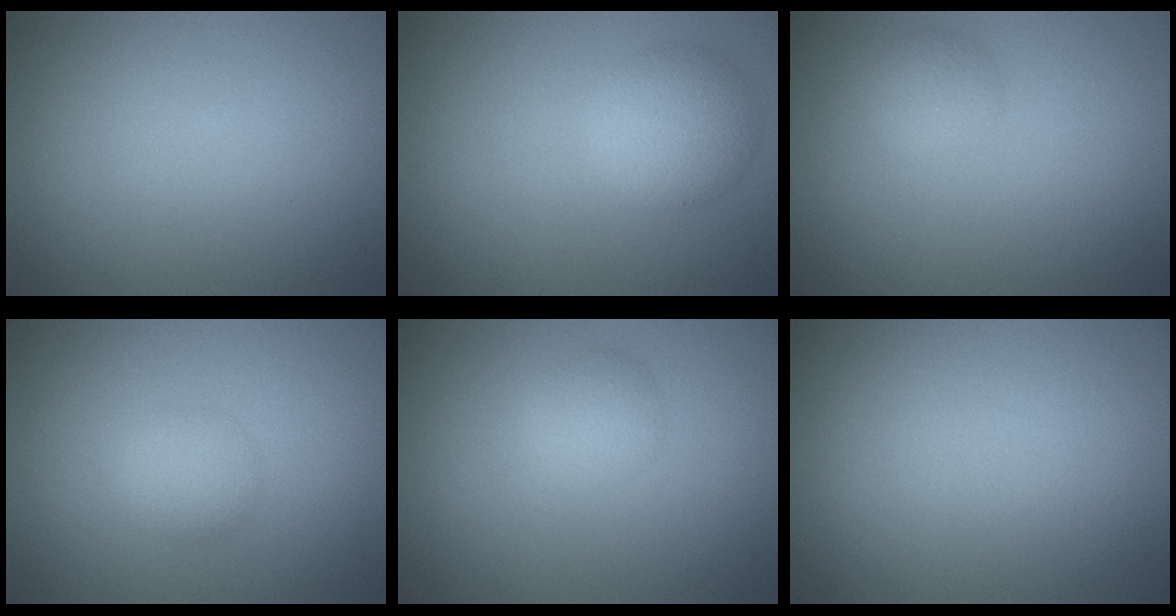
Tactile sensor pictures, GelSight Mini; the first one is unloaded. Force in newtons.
{"total": 2.8, "press": 2.8, "slide": 0.3}
{"total": 1.8, "press": 1.8, "slide": 0.1}
{"total": 2.1, "press": 2.1, "slide": 0.1}
{"total": 1.9, "press": 1.9, "slide": 0.1}
{"total": 0.0}